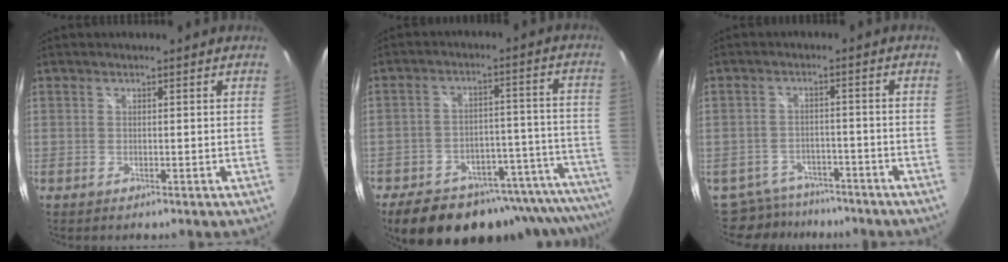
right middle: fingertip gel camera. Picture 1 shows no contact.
{"total": 26.4, "force": [-22.8, 8.9, 9.9], "torque": [-0.132, 0.016, -0.297]}
{"total": 9.8, "force": [-8.4, 4.6, 2.1], "torque": [-0.060, 0.002, -0.121]}